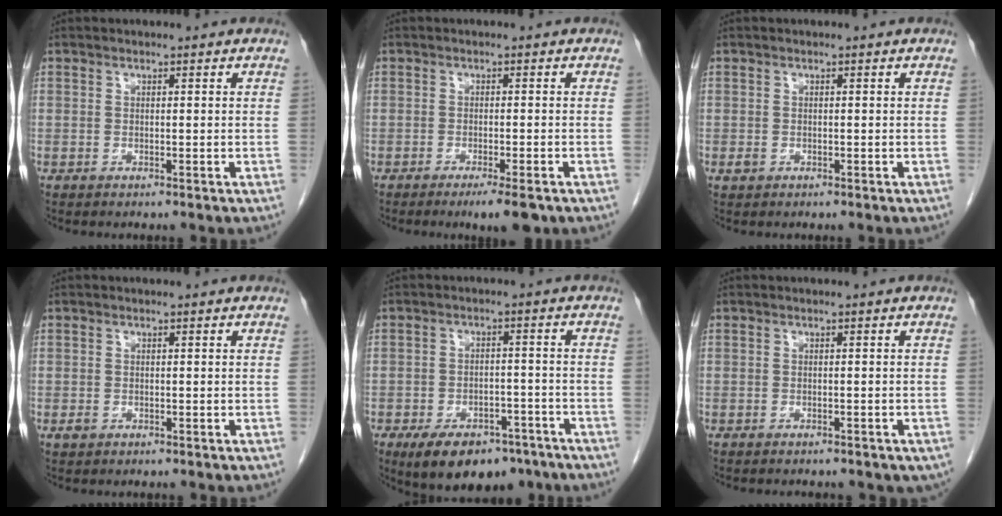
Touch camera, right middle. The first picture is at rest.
{"total": 4.4, "force": [-3.0, 0.6, 3.3], "torque": [-0.041, -0.009, -0.040]}
{"total": 0.8, "force": [-0.3, 0.7, 0.4], "torque": [-0.009, 0.001, -0.003]}
{"total": 0.9, "force": [-0.4, 0.7, 0.4], "torque": [-0.010, 0.001, -0.004]}
{"total": 11.8, "force": [-8.2, 5.9, 6.1], "torque": [-0.093, 0.004, -0.124]}
{"total": 5.0, "force": [-4.2, 2.0, 2.0], "torque": [-0.023, -0.003, -0.042]}